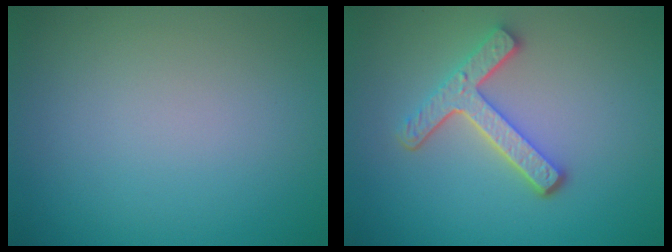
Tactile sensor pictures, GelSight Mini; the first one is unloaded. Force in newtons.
{"total": 4.3, "press": 3.3, "slide": 2.7}